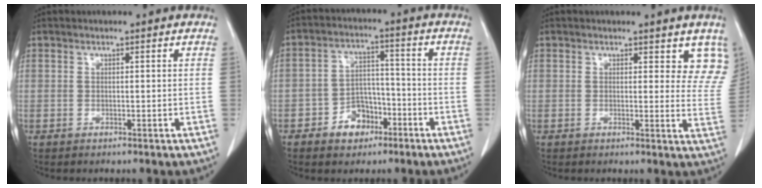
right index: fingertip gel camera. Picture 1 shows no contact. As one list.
[{"total": 6.5, "force": [-3.4, 4.7, 2.9], "torque": [-0.046, 0.023, -0.048]}, {"total": 6.4, "force": [5.1, 3.0, 2.3], "torque": [0.001, -0.021, 0.038]}]